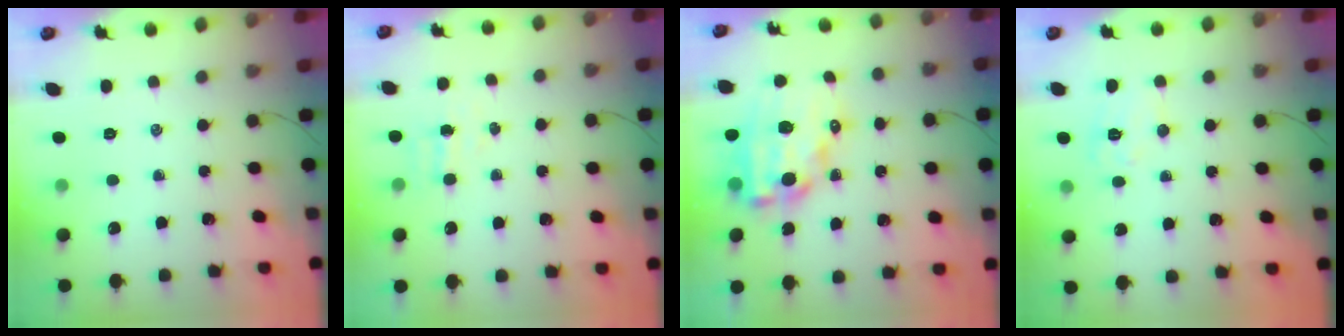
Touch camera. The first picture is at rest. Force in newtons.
{"total": 3.5, "press": 3.3, "slide": 1.1}
{"total": 15.4, "press": 15.0, "slide": 3.5}
{"total": 7.8, "press": 7.8, "slide": 0.6}